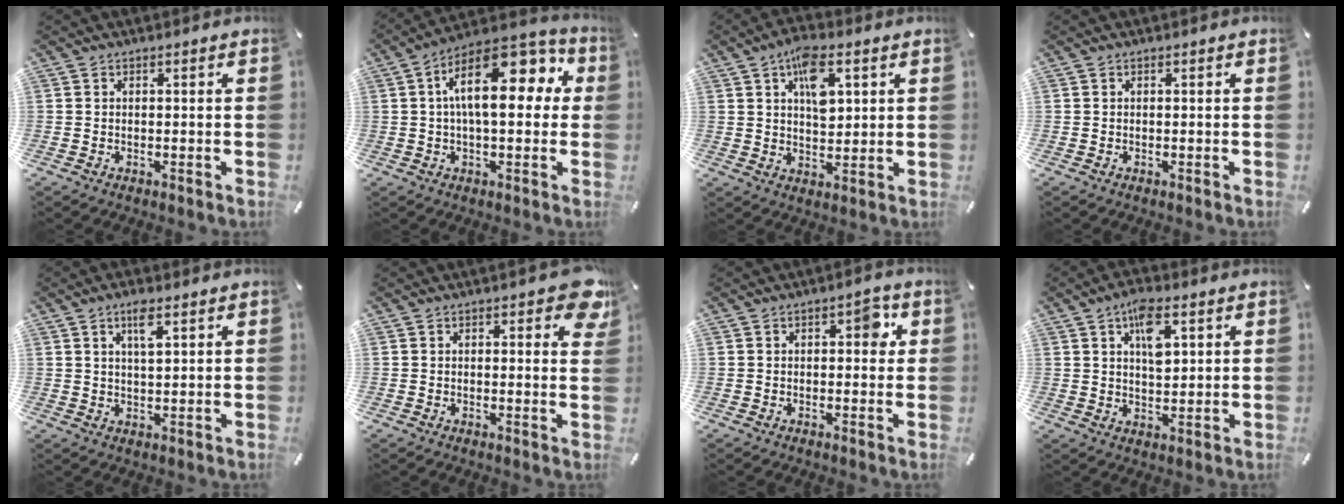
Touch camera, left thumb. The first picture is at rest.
{"total": 18.7, "force": [4.6, 9.1, 15.8], "torque": [-0.245, -0.024, 0.072]}
{"total": 9.6, "force": [3.9, 5.3, 7.0], "torque": [-0.097, -0.007, 0.063]}
{"total": 0.0}
{"total": 4.9, "force": [2.5, 1.6, 3.9], "torque": [-0.076, 0.002, 0.041]}
{"total": 5.8, "force": [2.7, 2.5, 4.5], "torque": [-0.045, -0.015, 0.039]}
{"total": 4.9, "force": [1.0, 2.5, 4.1], "torque": [-0.043, -0.002, 0.007]}
{"total": 8.3, "force": [3.5, 4.1, 6.3], "torque": [-0.092, -0.007, 0.055]}